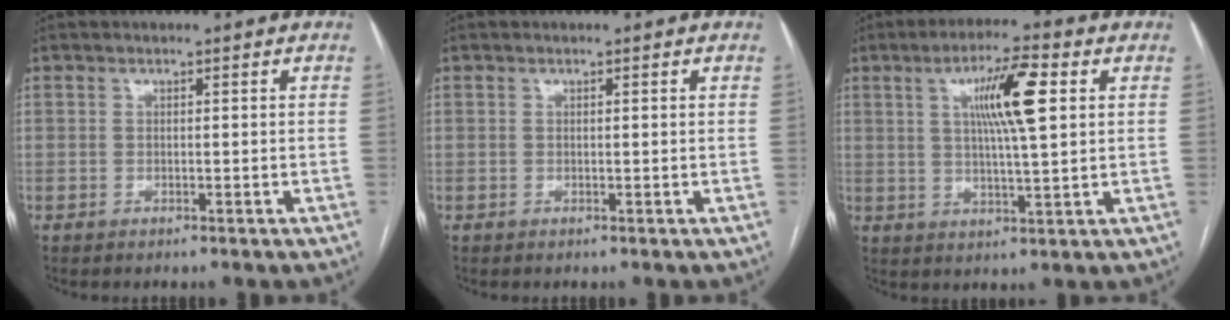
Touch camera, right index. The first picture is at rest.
{"total": 0.0}
{"total": 9.7, "force": [2.9, 0.9, 9.2], "torque": [-0.160, 0.009, 0.049]}